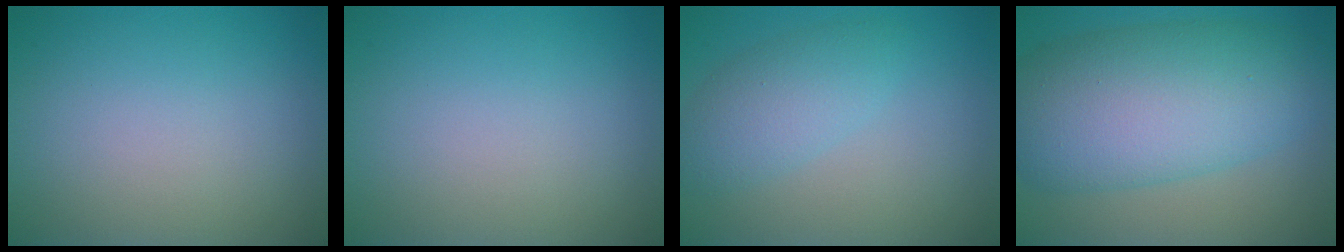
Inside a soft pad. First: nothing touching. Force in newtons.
{"total": 0.0}
{"total": 3.4, "press": 3.4, "slide": 0.0}
{"total": 10.8, "press": 10.8, "slide": 0.4}